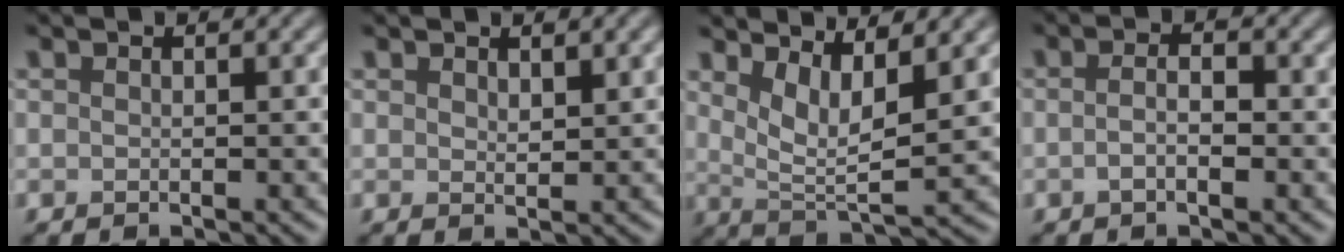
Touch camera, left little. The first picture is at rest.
{"total": 1.7, "force": [1.1, 0.6, 1.1], "torque": [-0.019, -0.004, 0.023]}
{"total": 5.0, "force": [2.5, 1.5, 4.1], "torque": [-0.079, -0.011, 0.050]}
{"total": 2.0, "force": [-0.4, 0.7, 1.8], "torque": [-0.028, -0.003, -0.013]}